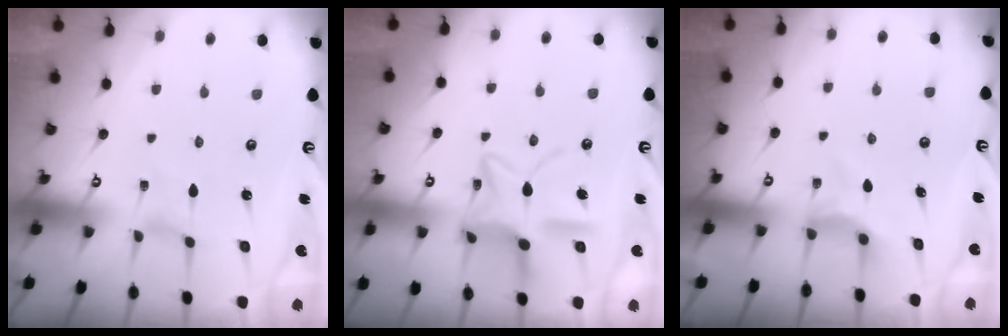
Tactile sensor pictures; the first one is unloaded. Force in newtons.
{"total": 14.0, "press": 14.0, "slide": 1.2}
{"total": 4.5, "press": 4.4, "slide": 0.7}